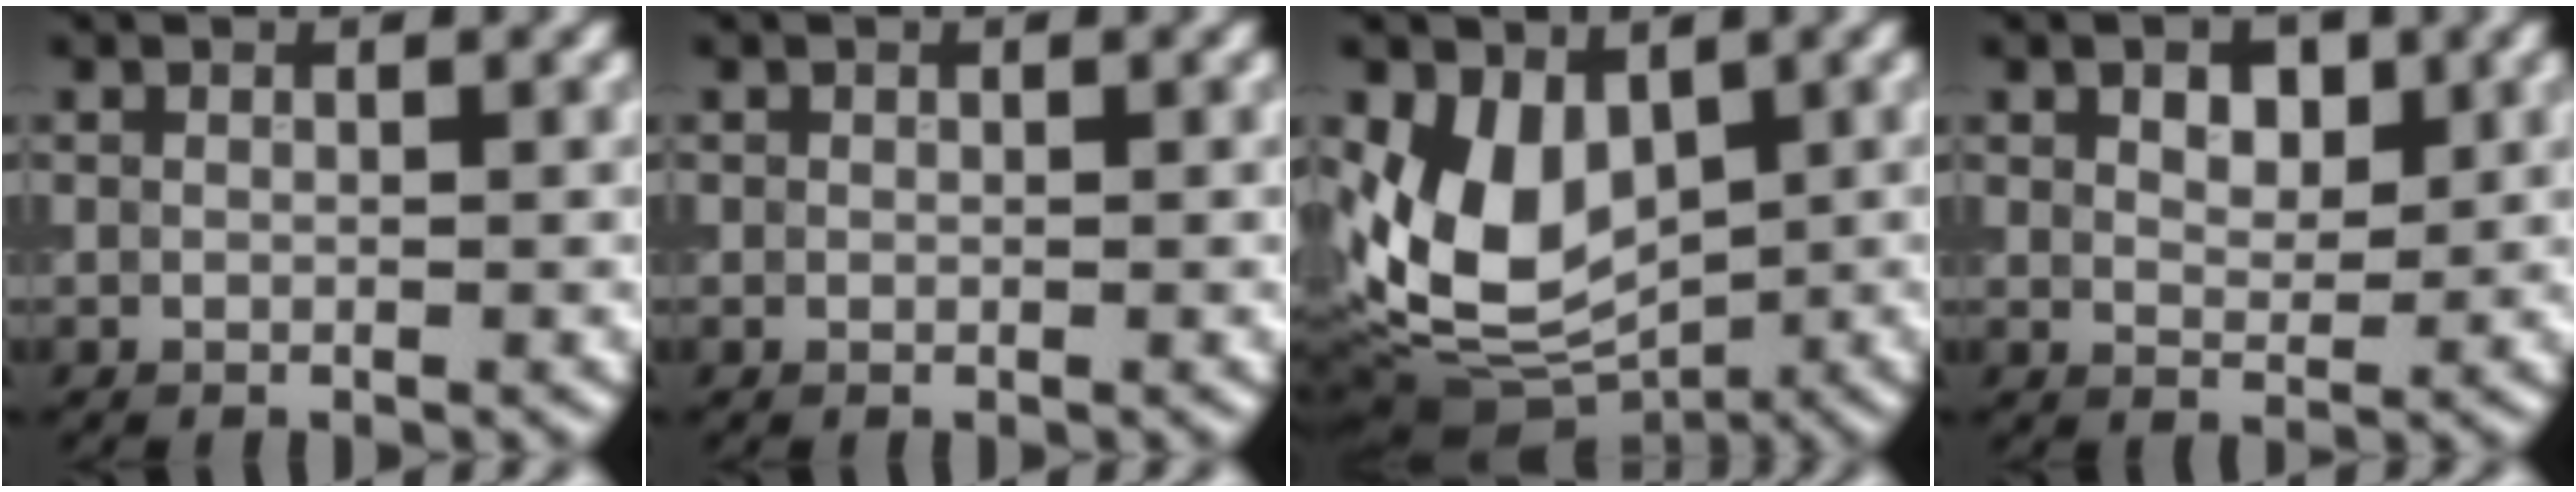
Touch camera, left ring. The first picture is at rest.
{"total": 0.0}
{"total": 7.8, "force": [0.7, 5.6, 5.4], "torque": [-0.106, -0.020, 0.017]}
{"total": 3.1, "force": [1.5, 1.7, 2.0], "torque": [-0.032, 0.003, 0.025]}